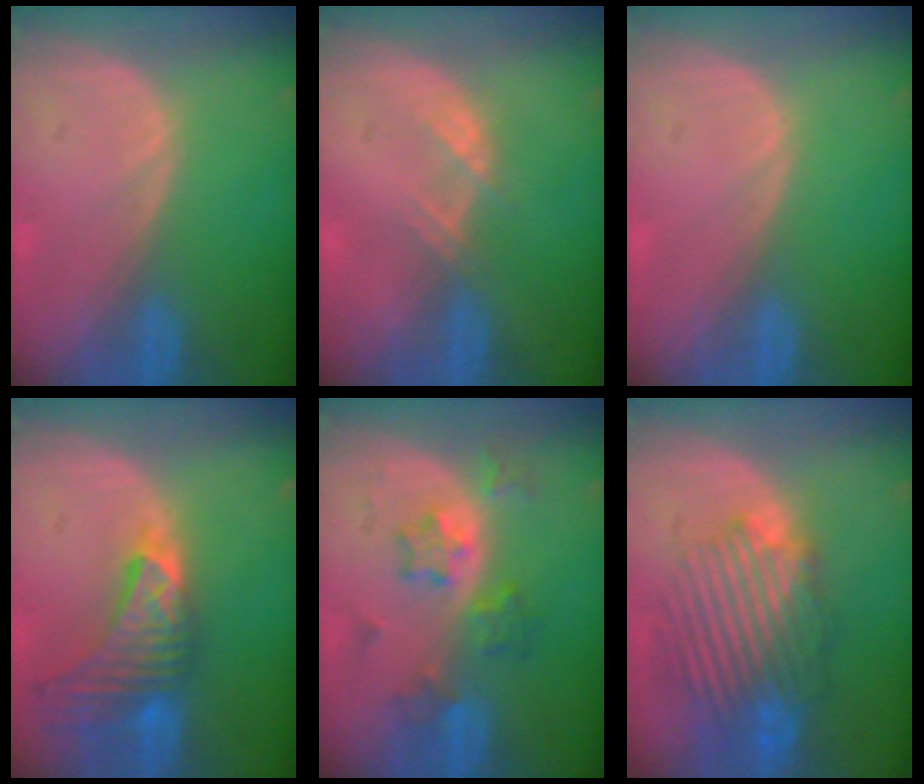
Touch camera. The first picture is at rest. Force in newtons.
{"total": 1.9, "press": 1.9, "slide": 0.3}
{"total": 0.0}
{"total": 9.2, "press": 8.3, "slide": 4.0}
{"total": 5.8, "press": 5.7, "slide": 1.4}
{"total": 9.8, "press": 9.5, "slide": 2.5}